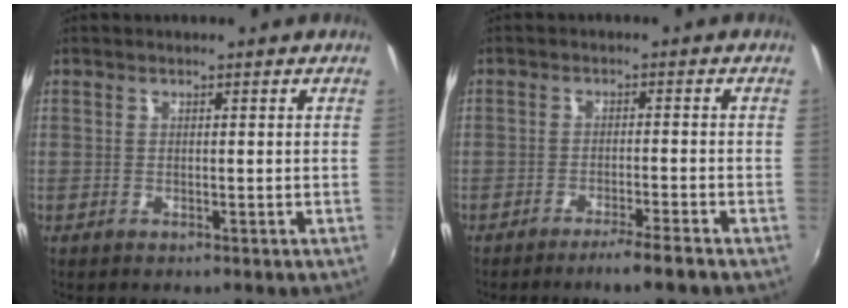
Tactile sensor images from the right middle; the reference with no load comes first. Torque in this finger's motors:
{"motor_torque": [0.01, -1.58, -0.02, 0.03]}